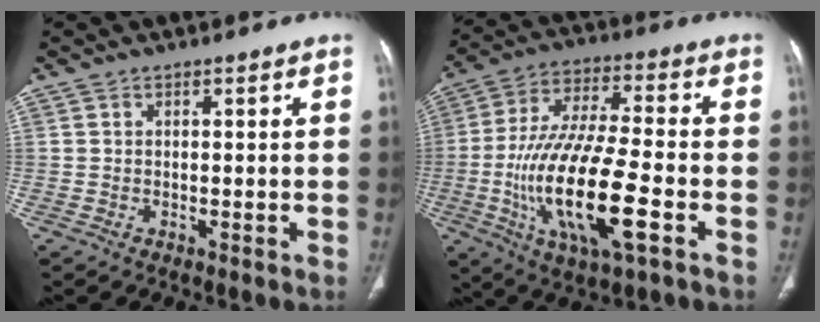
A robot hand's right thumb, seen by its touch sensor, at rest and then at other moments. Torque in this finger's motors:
{"motor_torque": [2.44, 2.56, 2.37, -0.39, 0.66]}